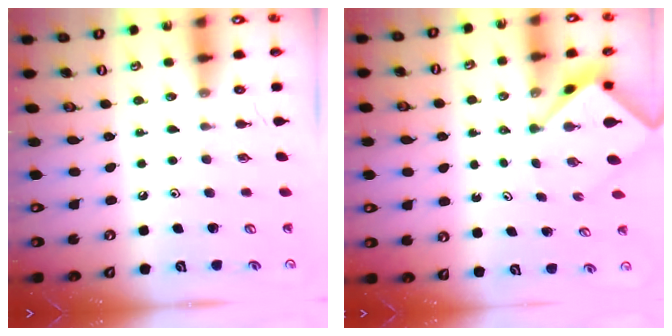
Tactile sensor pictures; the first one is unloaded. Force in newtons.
{"total": 3.9, "press": 3.9, "slide": 0.5}